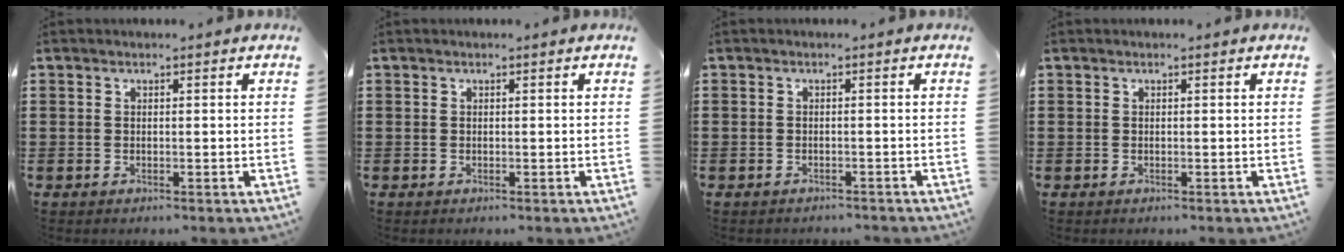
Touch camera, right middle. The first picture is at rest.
{"total": 0.0}
{"total": 0.9, "force": [-0.9, 0.2, -0.1], "torque": [-0.001, 0.001, -0.020]}
{"total": 0.0}